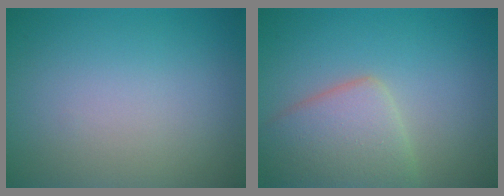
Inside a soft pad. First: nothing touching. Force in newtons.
{"total": 5.1, "press": 5.1, "slide": 0.3}